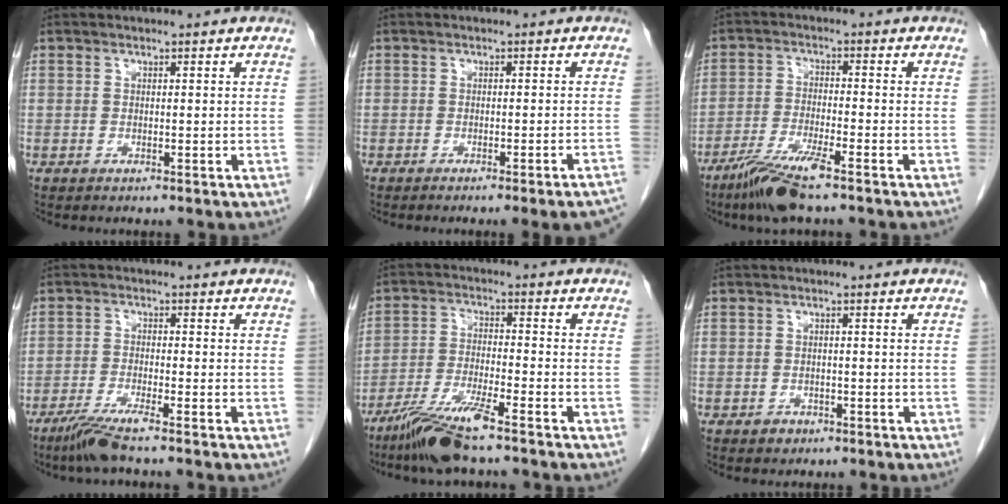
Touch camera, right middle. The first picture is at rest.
{"total": 7.6, "force": [-6.6, -0.7, 3.6], "torque": [-0.022, -0.013, -0.080]}
{"total": 7.7, "force": [-5.5, 0.3, 5.4], "torque": [-0.109, -0.022, -0.108]}
{"total": 4.9, "force": [-3.7, -0.5, 3.1], "torque": [-0.068, -0.016, -0.077]}
{"total": 8.8, "force": [-6.7, 0.0, 5.7], "torque": [-0.115, -0.028, -0.128]}
{"total": 1.5, "force": [-1.0, 1.1, 0.3], "torque": [-0.007, 0.003, -0.012]}